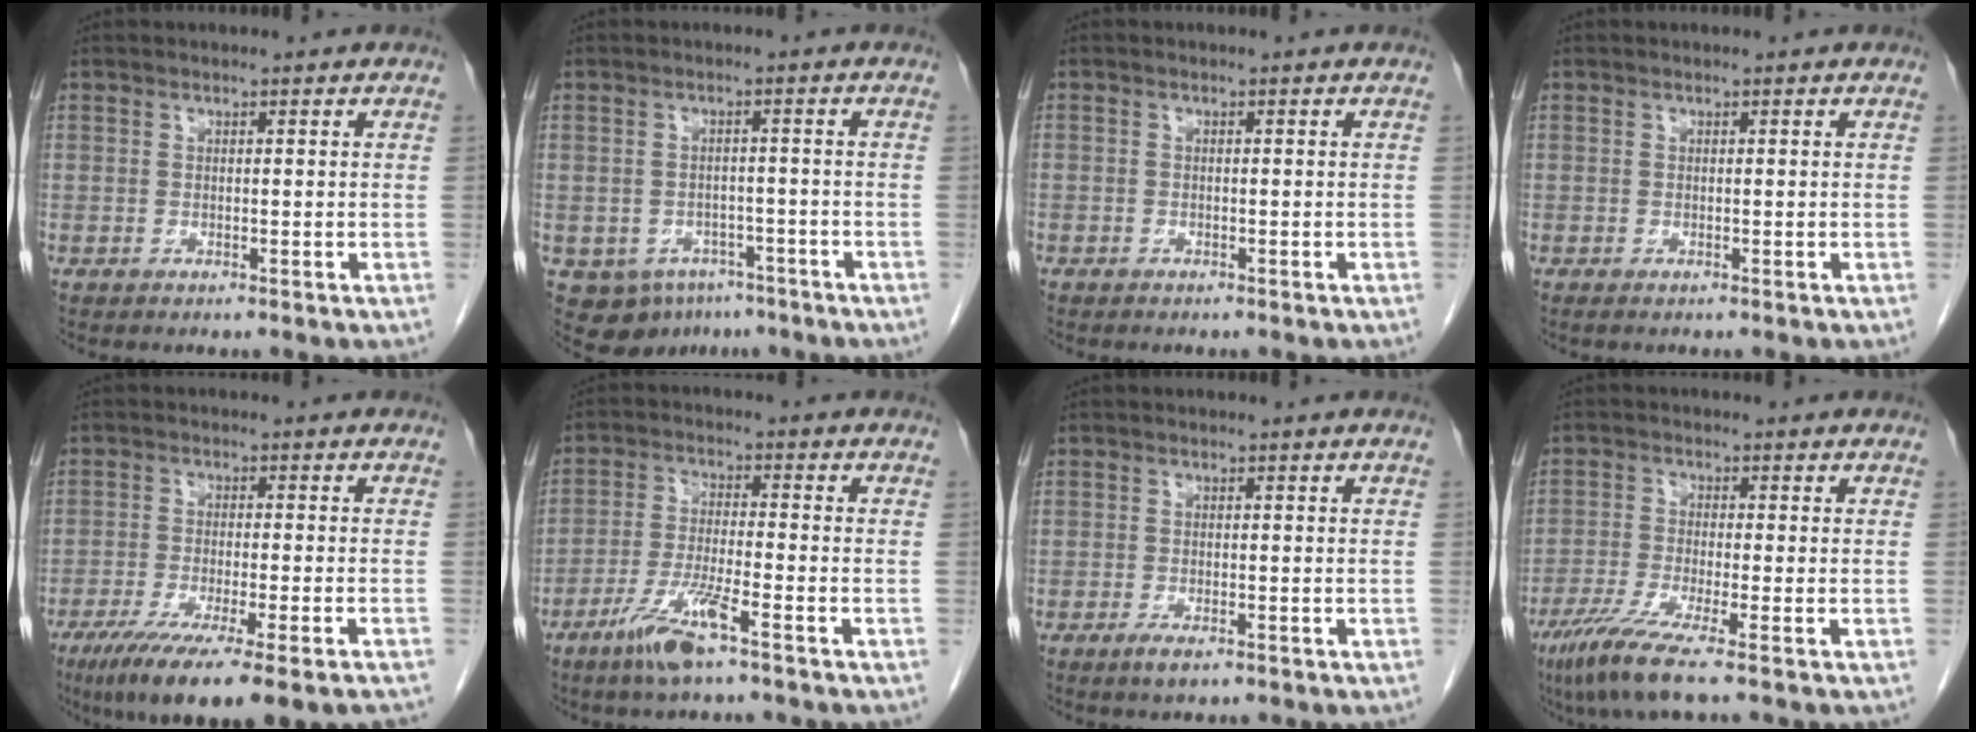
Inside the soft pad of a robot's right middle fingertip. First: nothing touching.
{"total": 8.4, "force": [-5.0, 6.0, 3.0], "torque": [-0.049, 0.008, -0.063]}
{"total": 0.7, "force": [-0.5, 0.5, 0.1], "torque": [-0.009, 0.003, -0.011]}
{"total": 0.0}
{"total": 14.8, "force": [-10.4, 1.1, 10.4], "torque": [-0.143, -0.038, -0.160]}
{"total": 7.3, "force": [-4.7, 0.2, 5.7], "torque": [-0.119, -0.011, -0.089]}
{"total": 2.1, "force": [-1.3, 0.6, 1.5], "torque": [-0.033, -0.003, -0.021]}
{"total": 6.9, "force": [-4.5, -0.6, 5.2], "torque": [-0.103, -0.023, -0.089]}